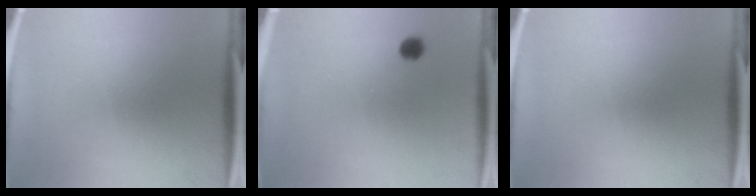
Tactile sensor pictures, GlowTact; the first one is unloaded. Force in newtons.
{"total": 1.8}
{"total": 0.0}